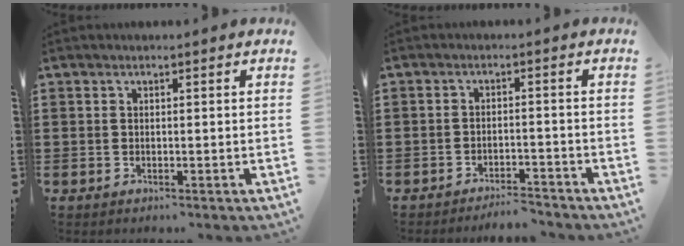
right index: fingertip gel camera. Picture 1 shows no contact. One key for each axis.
{"total": 3.1, "fx": -3.1, "fy": 0.0, "fz": 0.2, "tx": -0.009, "ty": 0.001, "tz": -0.066}